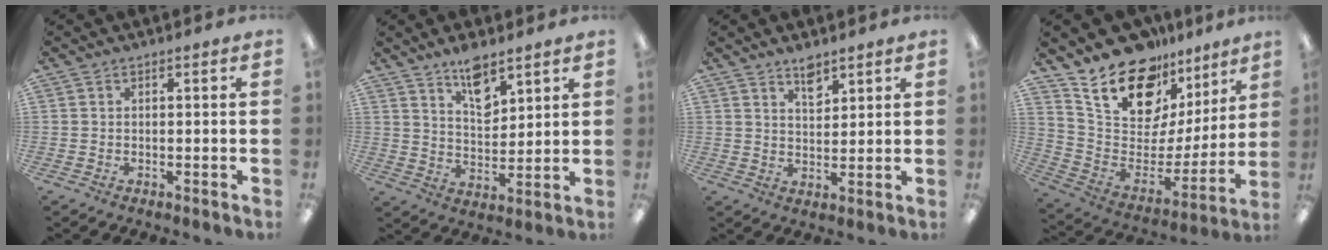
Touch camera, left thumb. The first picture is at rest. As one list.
[{"total": 9.0, "force": [6.7, 3.9, 4.6], "torque": [-0.060, -0.042, 0.115]}, {"total": 4.8, "force": [3.8, 2.0, 2.2], "torque": [-0.026, -0.023, 0.065]}, {"total": 20.4, "force": [14.9, 11.0, 8.6], "torque": [-0.162, -0.103, 0.270]}]